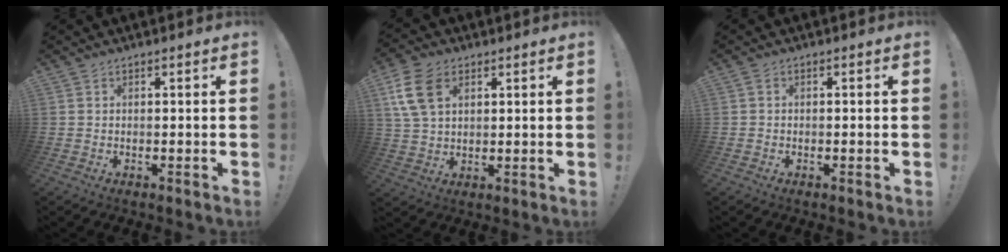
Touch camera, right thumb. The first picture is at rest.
{"total": 11.8, "force": [4.7, 7.9, 7.4], "torque": [-0.148, 0.002, 0.092]}
{"total": 1.0, "force": [-0.5, 0.7, 0.5], "torque": [-0.010, 0.003, -0.009]}